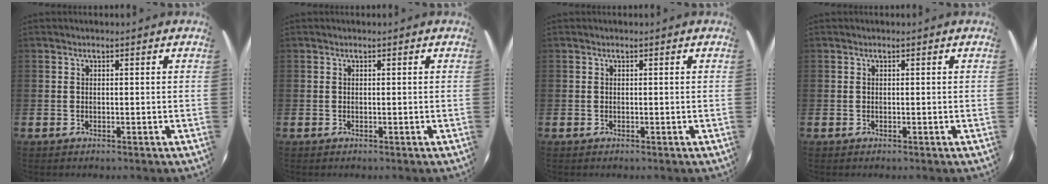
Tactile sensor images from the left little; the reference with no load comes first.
{"total": 0.0}
{"total": 0.0}
{"total": 0.0}